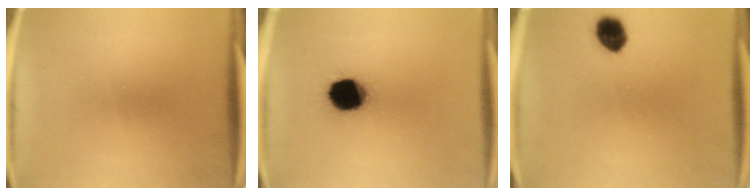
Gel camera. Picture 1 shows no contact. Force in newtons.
{"total": 12.7}
{"total": 6.2}